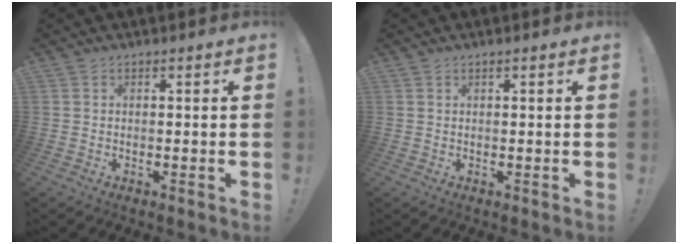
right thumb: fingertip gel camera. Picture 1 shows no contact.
{"total": 0.8, "force": [0.5, 0.0, 0.6], "torque": [-0.009, -0.001, 0.008]}